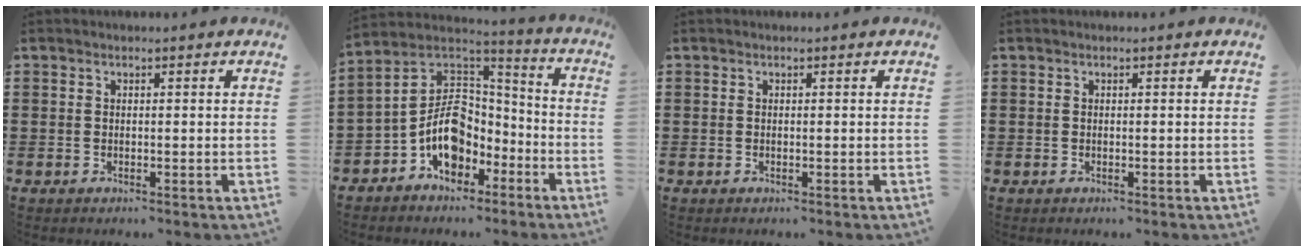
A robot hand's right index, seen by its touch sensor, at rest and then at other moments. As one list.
[{"total": 9.8, "force": [-2.8, 7.3, 5.9], "torque": [-0.150, -0.002, -0.058]}, {"total": 0.0}, {"total": 0.0}]